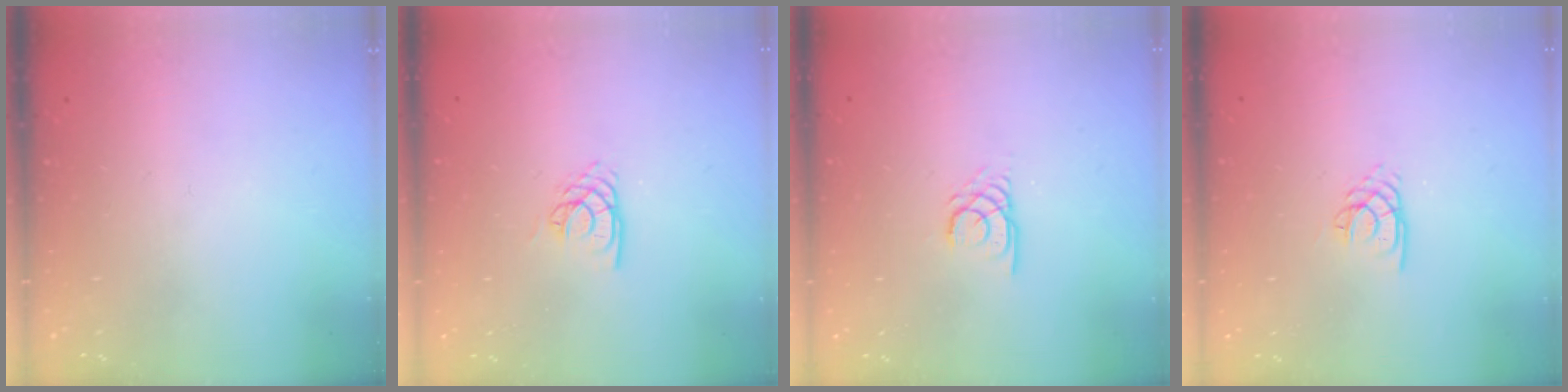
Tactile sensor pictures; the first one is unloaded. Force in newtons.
{"total": 4.2, "press": 4.2, "slide": 0.0}
{"total": 2.4, "press": 2.4, "slide": 0.2}
{"total": 1.9, "press": 1.8, "slide": 0.3}